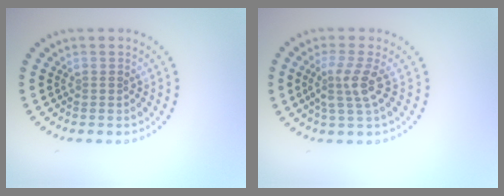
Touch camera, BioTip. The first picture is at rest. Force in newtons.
{"total": 2.7, "press": 2.0, "slide": 1.8}